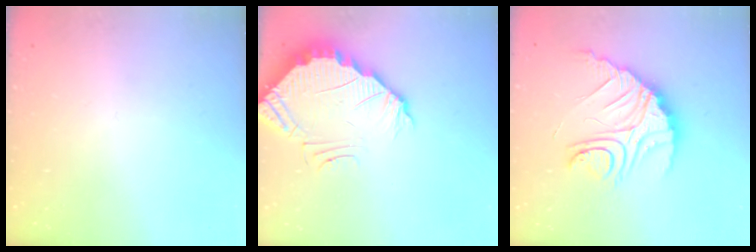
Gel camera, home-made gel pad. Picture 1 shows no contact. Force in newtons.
{"total": 3.7, "press": 3.7, "slide": 0.2}
{"total": 14.9, "press": 14.8, "slide": 1.2}